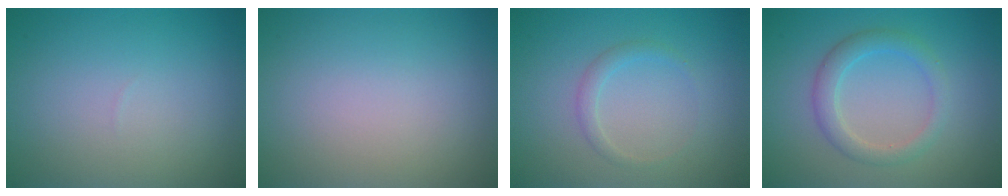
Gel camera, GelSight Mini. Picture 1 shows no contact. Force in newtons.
{"total": 0.0}
{"total": 1.3, "press": 1.3, "slide": 0.0}
{"total": 2.7, "press": 2.7, "slide": 0.2}